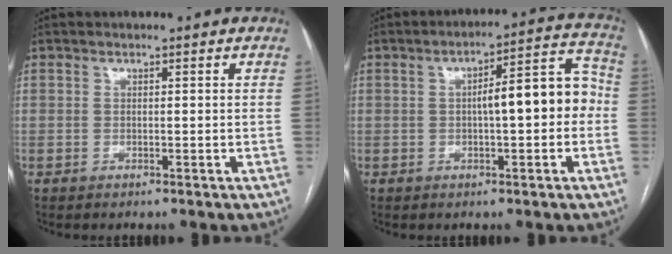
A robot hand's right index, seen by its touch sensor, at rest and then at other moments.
{"total": 9.9, "force": [-0.3, 2.5, 9.6], "torque": [-0.129, 0.045, -0.003]}